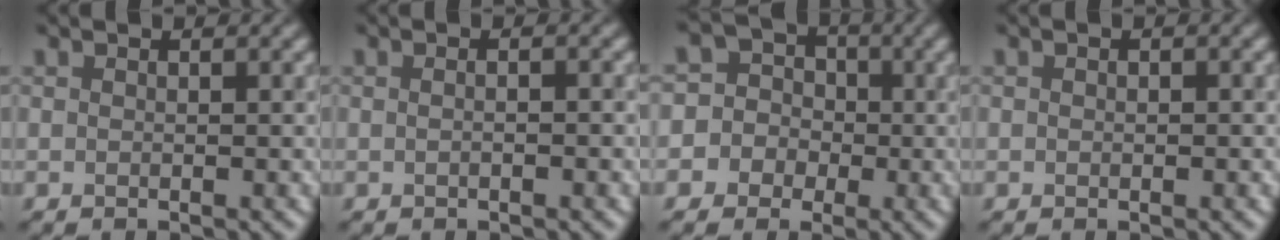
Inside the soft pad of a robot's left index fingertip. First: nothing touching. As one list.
[{"total": 2.8, "force": [0.7, 1.5, 2.3], "torque": [-0.010, 0.024, -0.021]}, {"total": 7.3, "force": [-1.1, 7.1, 1.3], "torque": [-0.031, 0.028, -0.061]}, {"total": 0.6, "force": [0.0, 0.3, 0.5], "torque": [-0.007, 0.000, -0.001]}]